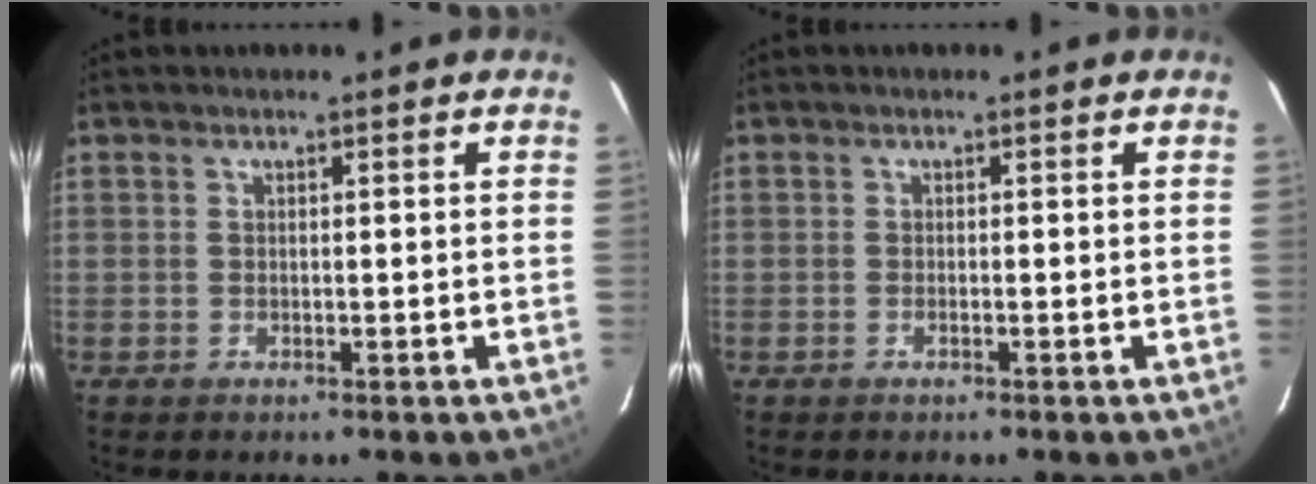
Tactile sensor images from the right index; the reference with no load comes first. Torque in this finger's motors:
{"motor_torque": [-0.14, -0.11, -0.06, -0.01]}